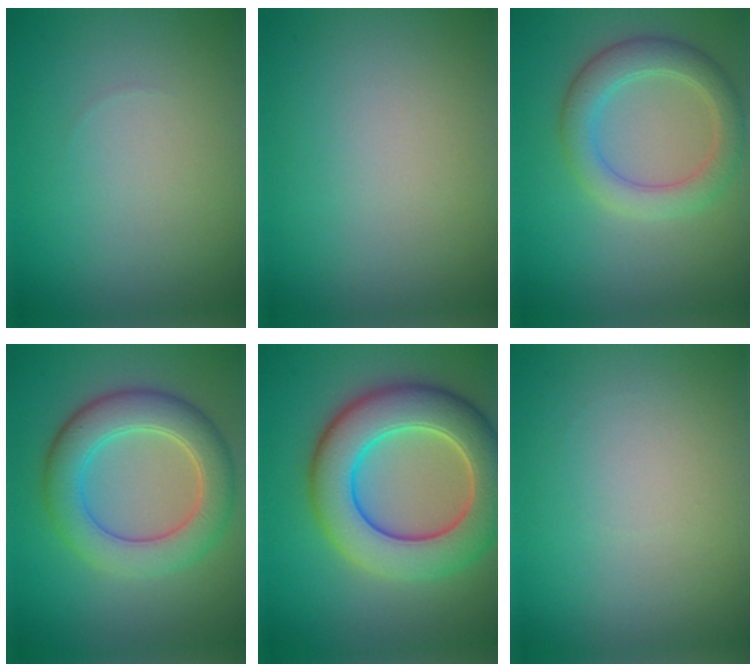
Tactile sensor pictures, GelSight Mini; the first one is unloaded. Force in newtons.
{"total": 0.0}
{"total": 4.1, "press": 4.1, "slide": 0.1}
{"total": 6.1, "press": 6.1, "slide": 0.5}
{"total": 9.7, "press": 9.7, "slide": 0.7}
{"total": 0.0}